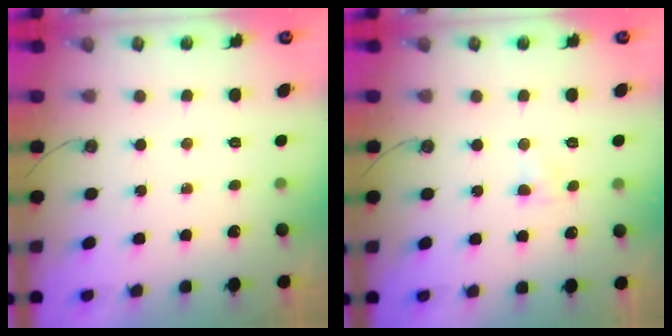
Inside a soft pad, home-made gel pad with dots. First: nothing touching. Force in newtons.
{"total": 3.8, "press": 3.8, "slide": 0.4}